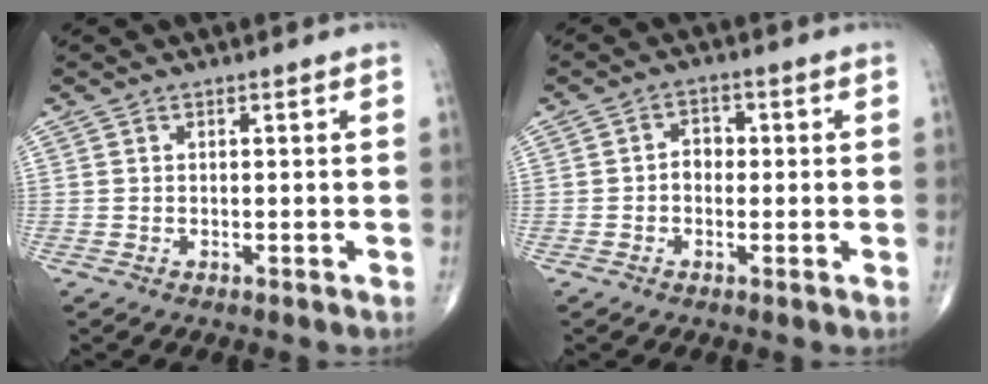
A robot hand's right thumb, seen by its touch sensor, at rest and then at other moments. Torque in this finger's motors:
{"motor_torque": [-0.39, 0.36, 0.31, 0.22, 0.04]}